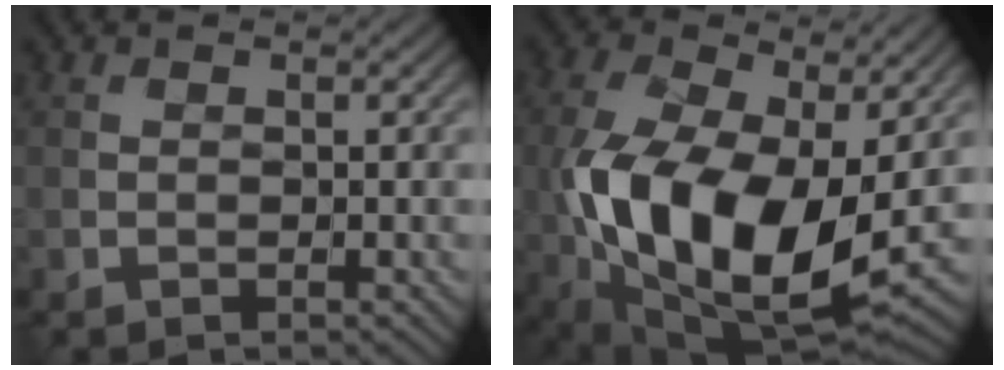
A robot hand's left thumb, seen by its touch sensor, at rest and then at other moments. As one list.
[{"total": 17.2, "force": [-1.5, 9.1, 14.5], "torque": [-0.303, -0.025, -0.020]}]